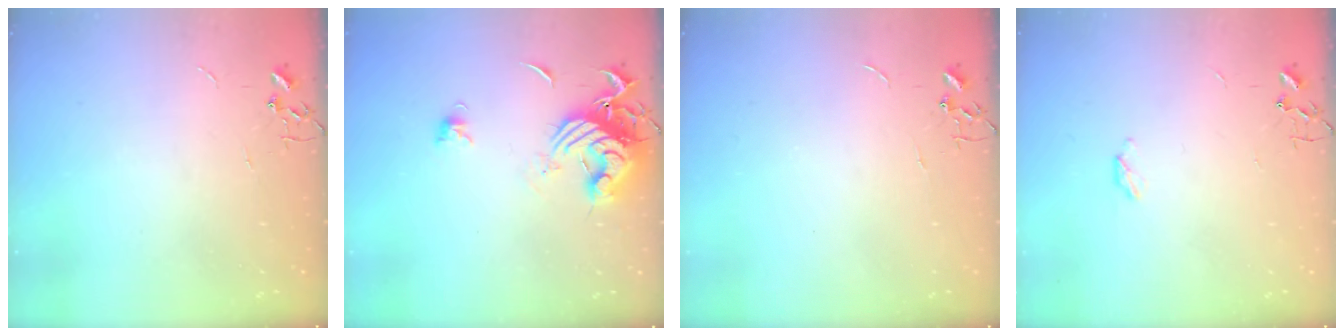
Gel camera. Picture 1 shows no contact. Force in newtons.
{"total": 12.5, "press": 12.5, "slide": 1.4}
{"total": 0.0}
{"total": 2.8, "press": 2.8, "slide": 0.5}